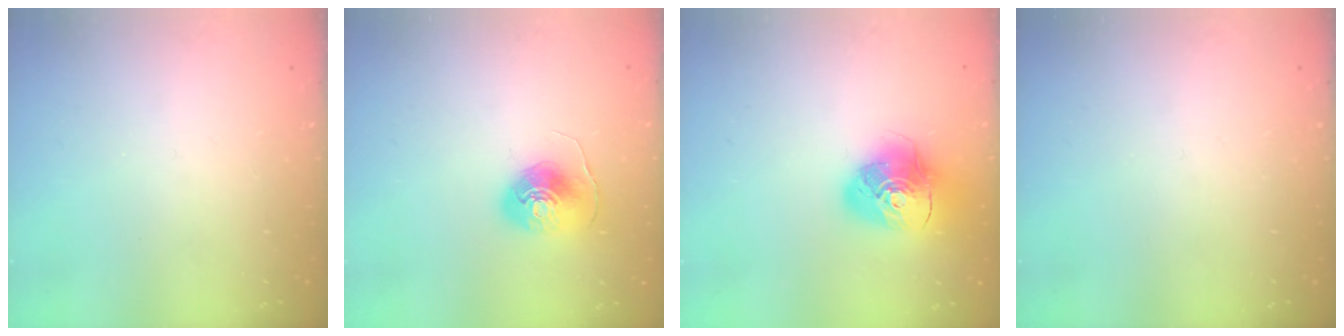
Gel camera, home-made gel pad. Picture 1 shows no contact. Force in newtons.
{"total": 9.1, "press": 9.1, "slide": 0.4}
{"total": 14.5, "press": 14.4, "slide": 1.9}
{"total": 0.0}